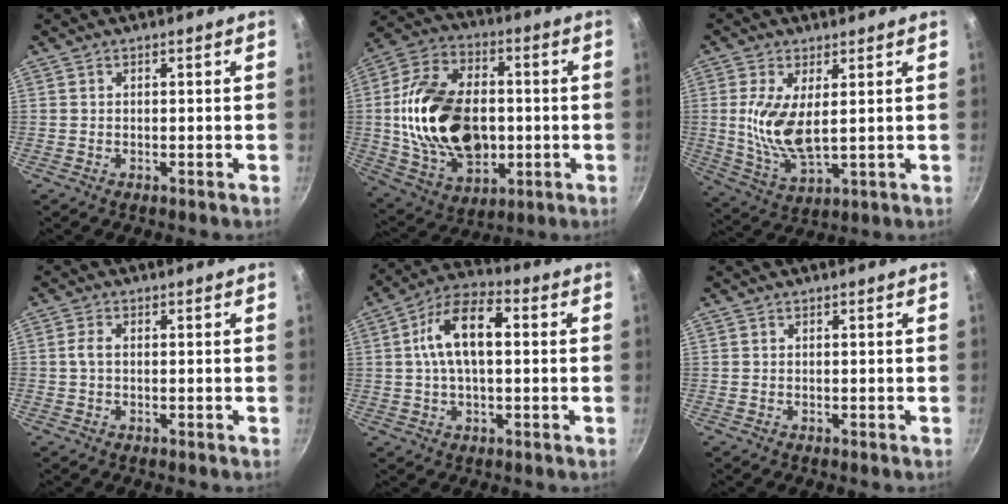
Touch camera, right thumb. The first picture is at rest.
{"total": 23.8, "force": [-0.5, 15.4, 18.2], "torque": [-0.323, 0.004, 0.001]}
{"total": 10.1, "force": [1.2, 4.4, 9.1], "torque": [-0.186, -0.021, 0.035]}
{"total": 2.1, "force": [0.0, 1.2, 1.8], "torque": [-0.038, 0.002, -0.003]}
{"total": 12.5, "force": [1.8, 6.2, 10.7], "torque": [-0.196, 0.028, 0.025]}
{"total": 0.0}